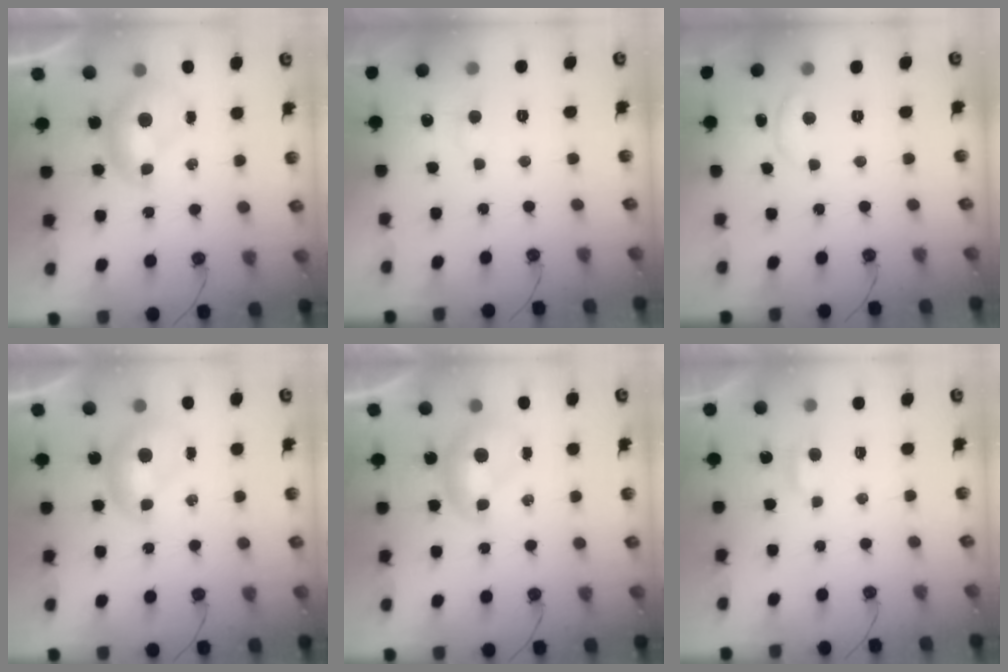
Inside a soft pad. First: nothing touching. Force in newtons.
{"total": 1.1, "press": 1.0, "slide": 0.4}
{"total": 1.1, "press": 1.0, "slide": 0.6}
{"total": 0.0}
{"total": 0.0}
{"total": 3.3, "press": 3.3, "slide": 0.3}